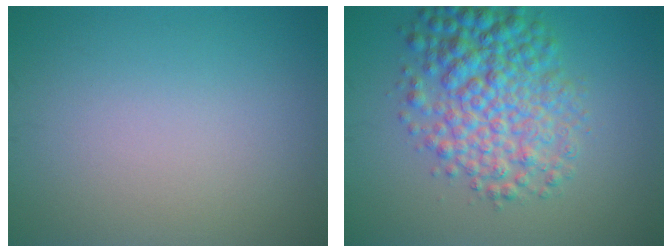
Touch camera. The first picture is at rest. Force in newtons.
{"total": 7.0, "press": 7.0, "slide": 0.1}